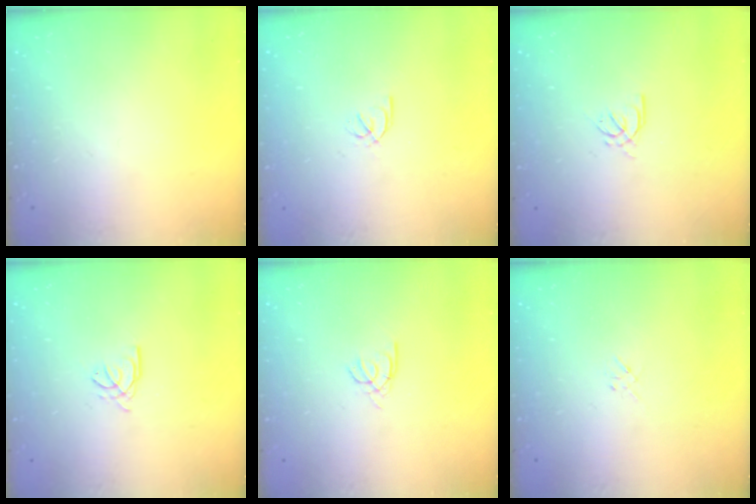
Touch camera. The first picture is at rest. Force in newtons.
{"total": 1.6, "press": 1.6, "slide": 0.3}
{"total": 3.2, "press": 3.0, "slide": 0.9}
{"total": 2.4, "press": 2.4, "slide": 0.1}
{"total": 2.2, "press": 2.2, "slide": 0.2}
{"total": 1.3, "press": 1.2, "slide": 0.5}